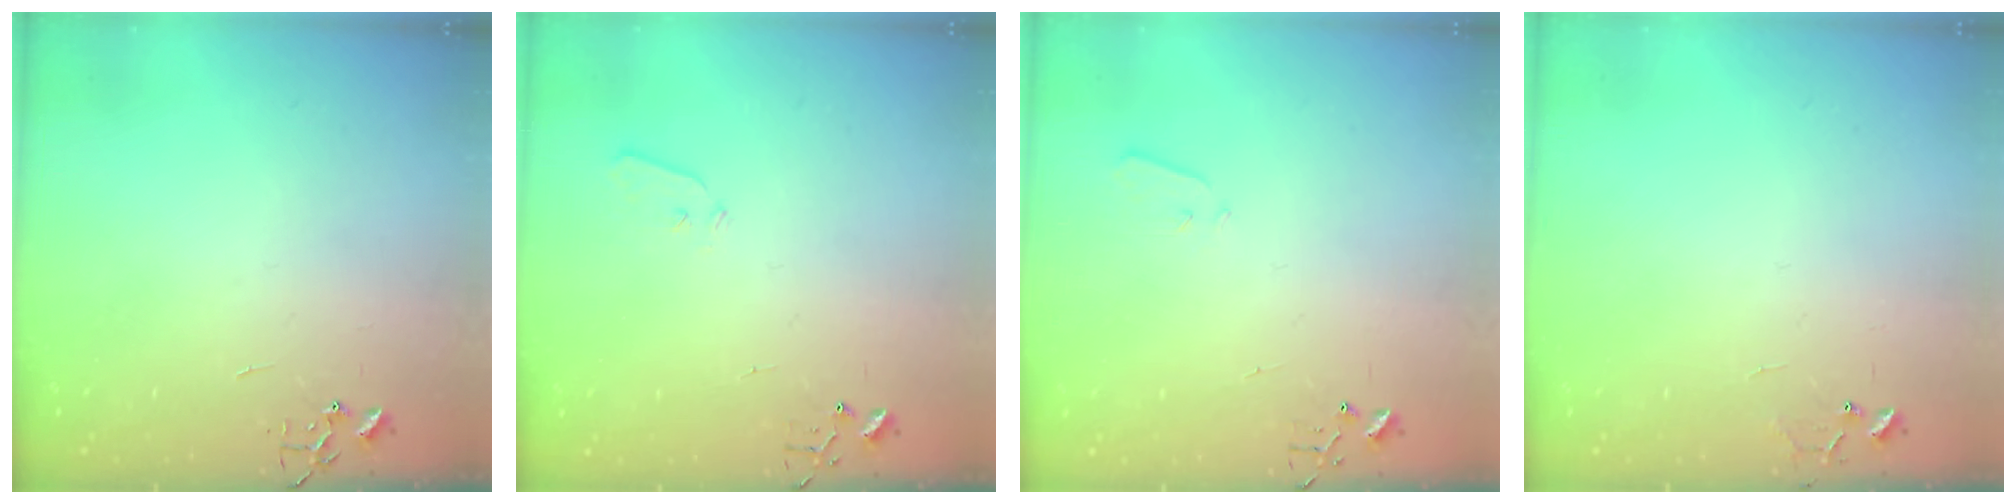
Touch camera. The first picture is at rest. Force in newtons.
{"total": 4.0, "press": 3.9, "slide": 0.6}
{"total": 3.3, "press": 3.2, "slide": 0.5}
{"total": 6.6, "press": 6.6, "slide": 0.5}